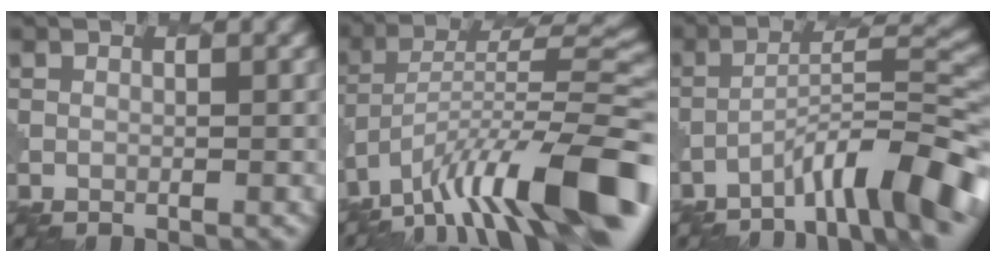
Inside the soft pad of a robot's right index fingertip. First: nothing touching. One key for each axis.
{"total": 14.3, "fx": -8.5, "fy": 4.0, "fz": 10.7, "tx": -0.174, "ty": 0.021, "tz": -0.145}
{"total": 8.9, "fx": -5.8, "fy": 1.3, "fz": 6.7, "tx": -0.097, "ty": 0.016, "tz": -0.090}